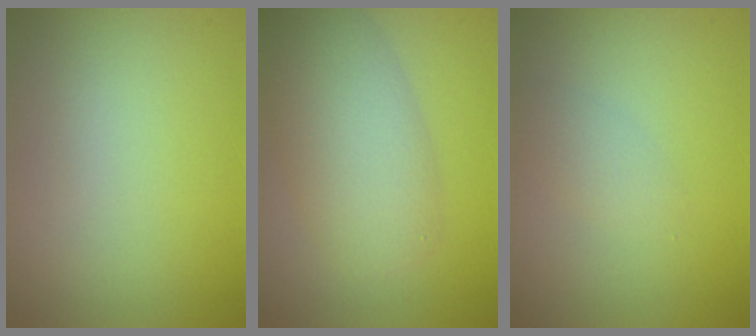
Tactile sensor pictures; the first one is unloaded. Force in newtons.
{"total": 6.5, "press": 6.5, "slide": 0.4}
{"total": 1.4, "press": 1.4, "slide": 0.1}